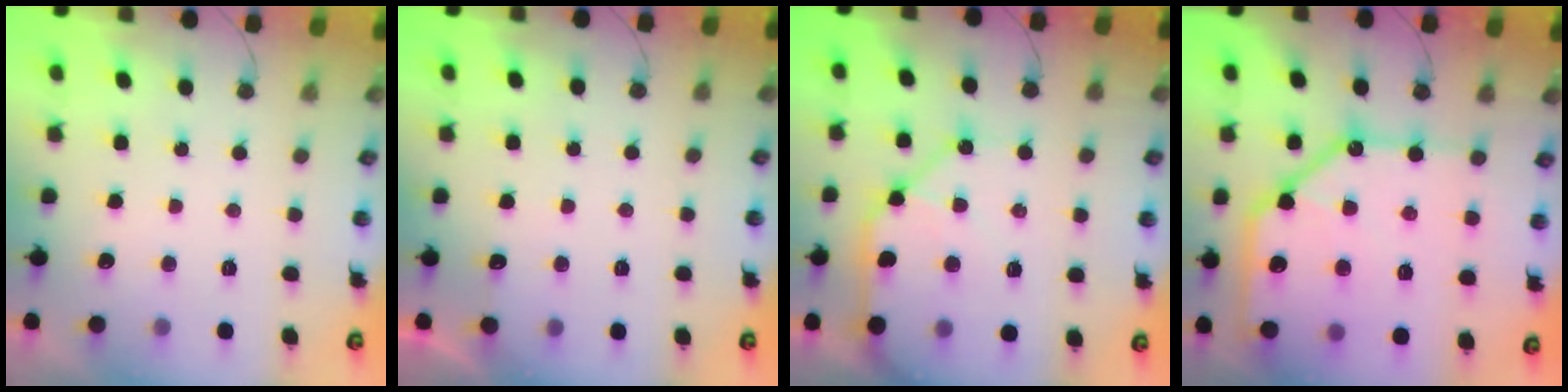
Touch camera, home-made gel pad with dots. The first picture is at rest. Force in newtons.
{"total": 2.8, "press": 2.8, "slide": 0.4}
{"total": 13.8, "press": 13.7, "slide": 1.8}
{"total": 24.1, "press": 23.9, "slide": 3.0}